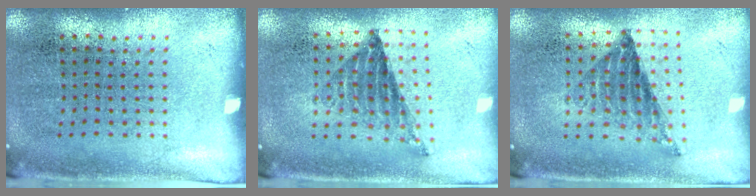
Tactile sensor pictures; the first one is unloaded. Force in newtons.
{"total": 0.8, "press": 0.8, "slide": 0.1}
{"total": 0.9, "press": 0.9, "slide": 0.0}